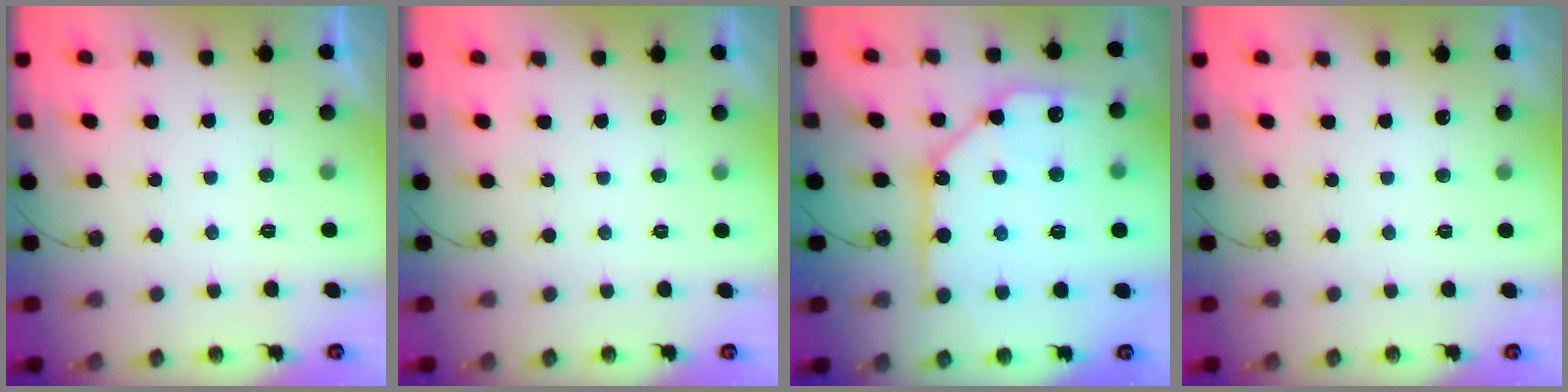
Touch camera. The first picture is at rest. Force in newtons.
{"total": 0.0}
{"total": 16.9, "press": 16.8, "slide": 2.1}
{"total": 0.0}